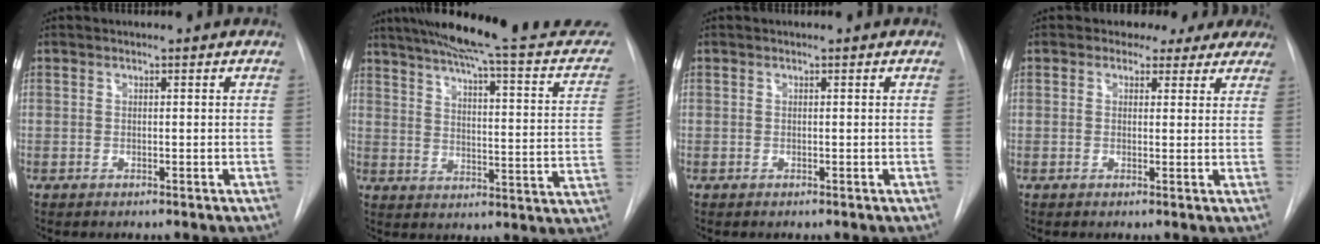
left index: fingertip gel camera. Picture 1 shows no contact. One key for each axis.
{"total": 26.5, "fx": 23.0, "fy": 2.6, "fz": 13.0, "tx": -0.190, "ty": -0.054, "tz": 0.283}
{"total": 0.0}
{"total": 6.8, "fx": 5.2, "fy": 4.2, "fz": 0.9, "tx": 0.012, "ty": 0.007, "tz": 0.040}